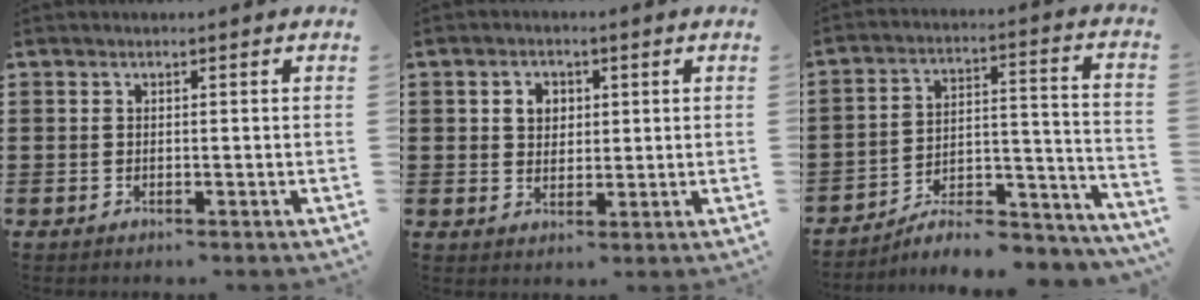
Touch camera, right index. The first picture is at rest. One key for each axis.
{"total": 3.2, "fx": 0.8, "fy": 2.7, "fz": 1.5, "tx": -0.041, "ty": 0.013, "tz": 0.012}
{"total": 7.3, "fx": -6.3, "fy": 2.0, "fz": 3.0, "tx": -0.040, "ty": 0.011, "tz": -0.118}